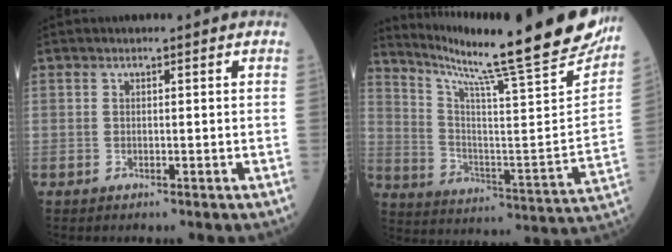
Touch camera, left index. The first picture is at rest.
{"total": 27.0, "force": [23.3, -0.4, 13.5], "torque": [-0.227, -0.093, 0.323]}